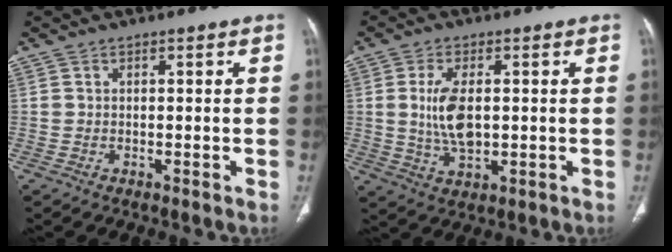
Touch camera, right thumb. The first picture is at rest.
{"total": 8.0, "force": [0.6, 4.0, 6.9], "torque": [-0.137, -0.008, 0.016]}